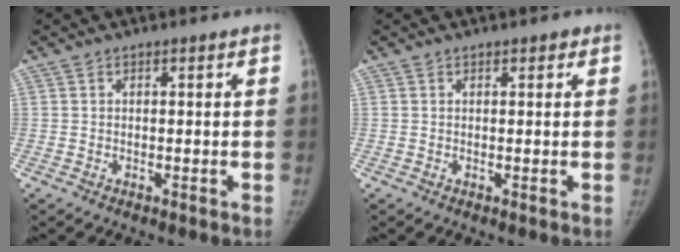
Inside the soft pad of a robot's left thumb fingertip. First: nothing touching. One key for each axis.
{"total": 1.0, "fx": 0.6, "fy": 0.6, "fz": 0.5, "tx": 0.004, "ty": 0.000, "tz": 0.002}